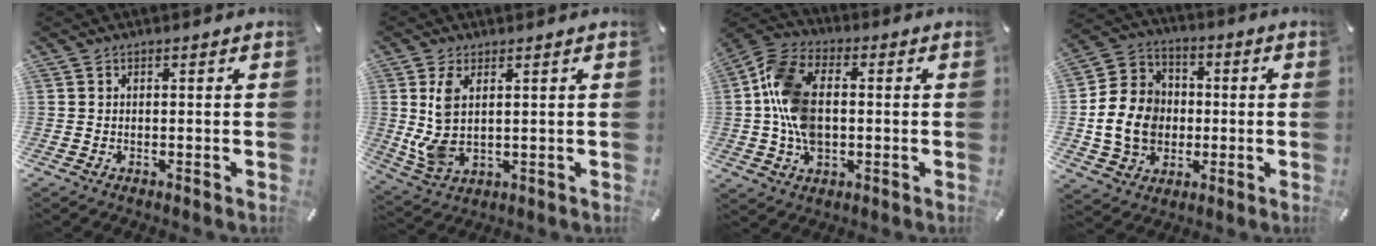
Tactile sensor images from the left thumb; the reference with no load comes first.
{"total": 7.7, "force": [1.9, 3.9, 6.4], "torque": [-0.150, -0.011, 0.036]}
{"total": 13.8, "force": [-0.6, 9.4, 10.1], "torque": [-0.229, 0.011, -0.010]}
{"total": 13.1, "force": [-1.9, 11.6, 5.7], "torque": [-0.129, 0.019, -0.031]}